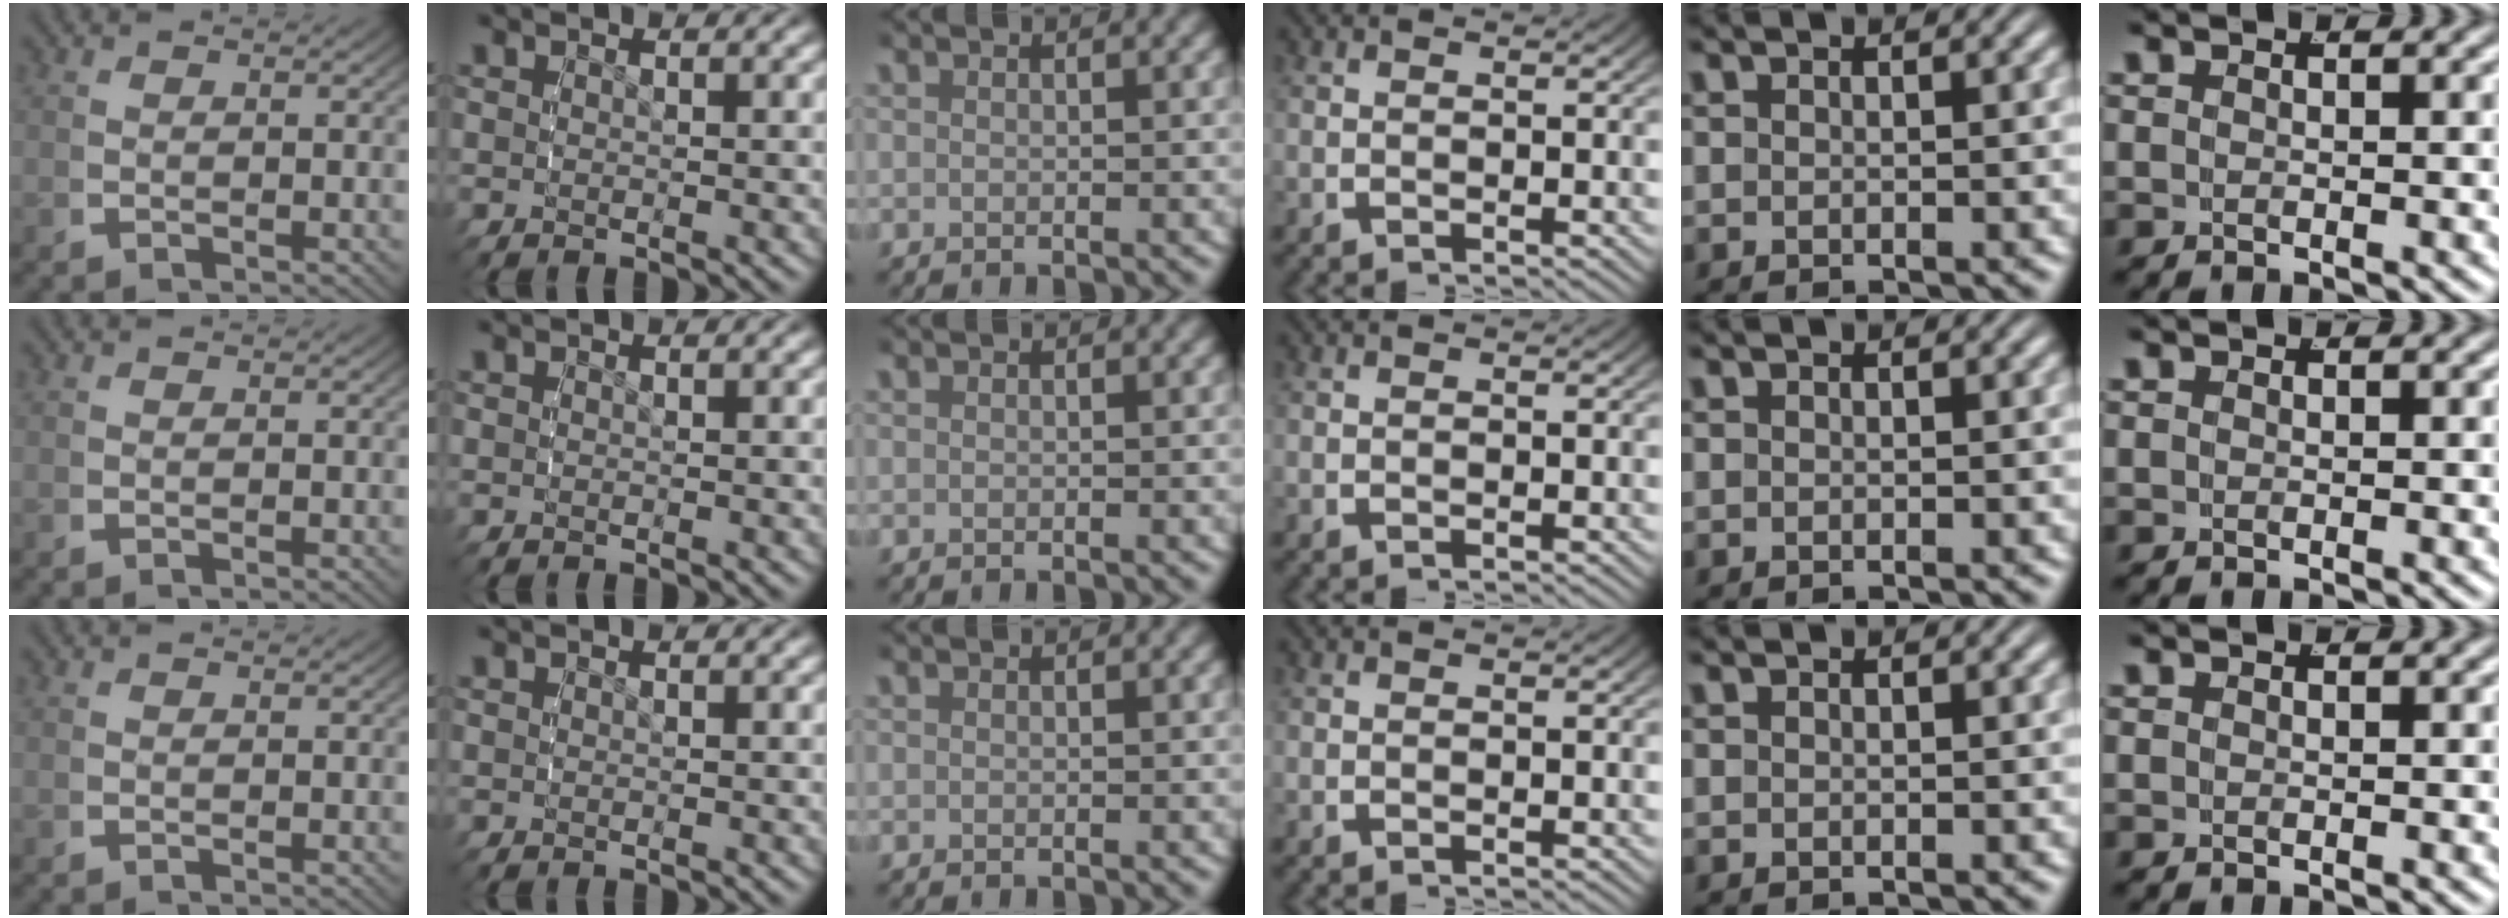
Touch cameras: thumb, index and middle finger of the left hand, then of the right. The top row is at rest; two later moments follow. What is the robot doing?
{"motion": "reach", "object": "pencil case"}